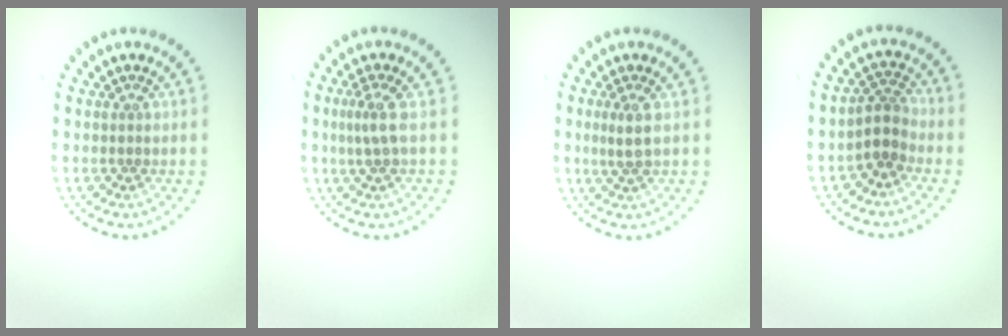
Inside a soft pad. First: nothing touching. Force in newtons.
{"total": 2.0, "press": 1.4, "slide": 1.5}
{"total": 1.6, "press": 1.2, "slide": 1.0}
{"total": 2.2, "press": 1.8, "slide": 1.4}